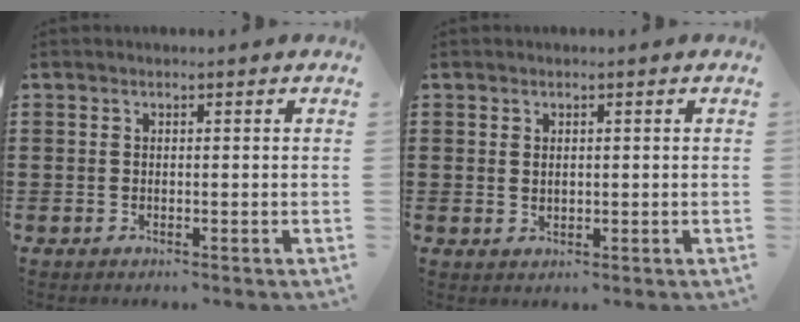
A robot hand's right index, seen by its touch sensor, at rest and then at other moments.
{"total": 0.9, "force": [0.4, 0.6, 0.6], "torque": [-0.012, 0.005, 0.007]}